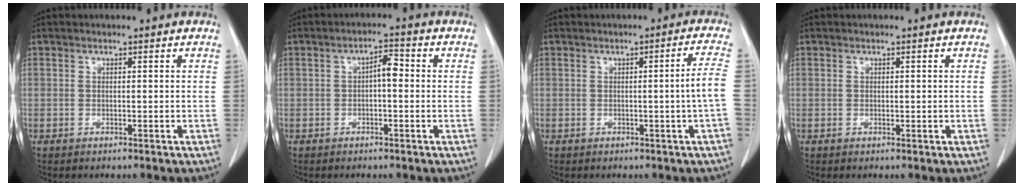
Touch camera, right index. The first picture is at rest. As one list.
[{"total": 3.2, "force": [0.1, 1.1, 3.0], "torque": [-0.049, 0.015, 0.000]}, {"total": 4.0, "force": [-0.6, -0.9, 3.9], "torque": [-0.050, 0.000, -0.008]}, {"total": 0.5, "force": [0.1, 0.4, 0.3], "torque": [-0.006, -0.001, 0.004]}]